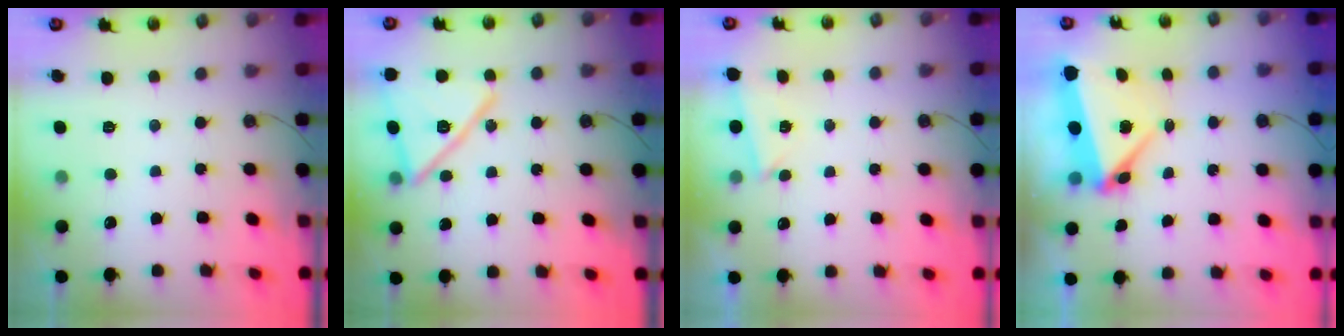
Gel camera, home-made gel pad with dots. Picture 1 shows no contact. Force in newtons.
{"total": 16.4, "press": 16.4, "slide": 0.7}
{"total": 2.0, "press": 1.9, "slide": 0.7}
{"total": 6.0, "press": 6.0, "slide": 0.3}